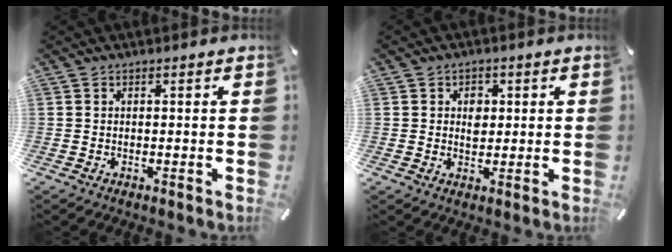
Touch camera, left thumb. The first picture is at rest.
{"total": 4.1, "force": [0.6, 3.4, 2.2], "torque": [-0.013, -0.005, 0.004]}